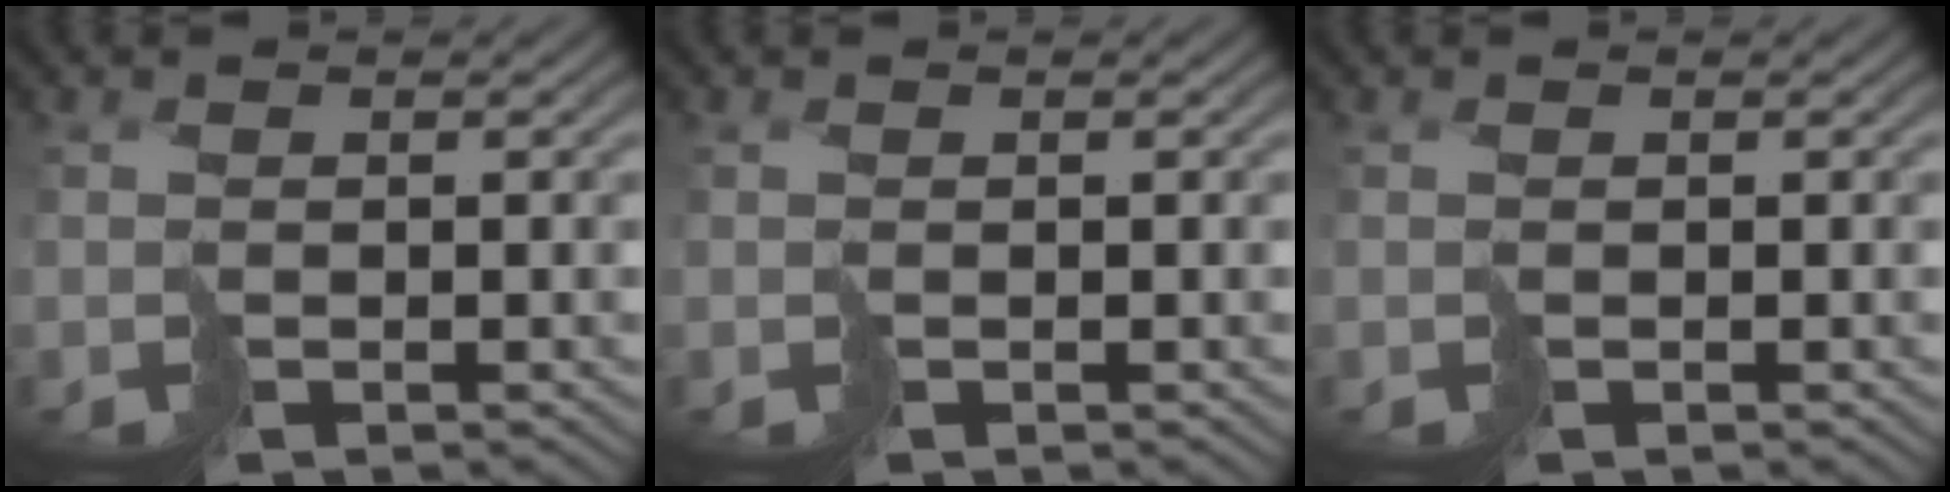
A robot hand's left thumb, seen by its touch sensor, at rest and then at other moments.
{"total": 0.0}
{"total": 0.0}